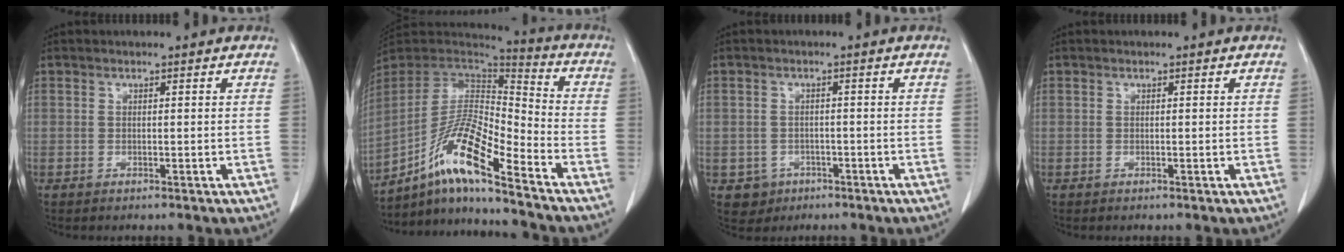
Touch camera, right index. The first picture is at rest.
{"total": 14.6, "force": [-9.4, 1.2, 11.1], "torque": [-0.210, 0.007, -0.169]}
{"total": 3.5, "force": [-1.4, 3.2, 0.1], "torque": [0.004, 0.013, -0.015]}
{"total": 0.0}